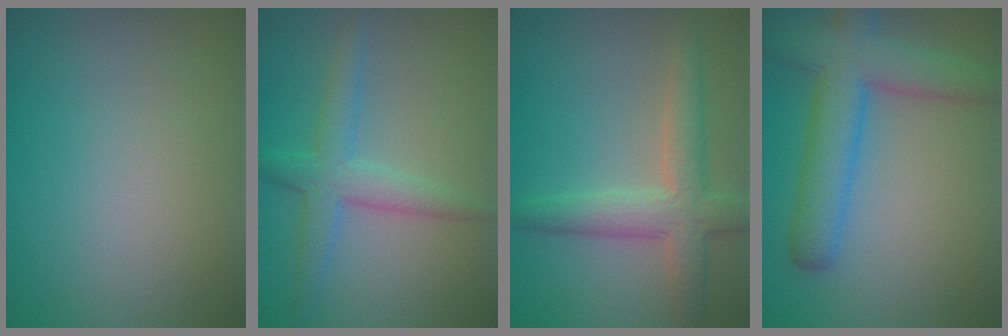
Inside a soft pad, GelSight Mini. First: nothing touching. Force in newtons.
{"total": 3.5, "press": 3.5, "slide": 0.1}
{"total": 4.7, "press": 4.7, "slide": 0.2}
{"total": 7.0, "press": 7.0, "slide": 0.3}